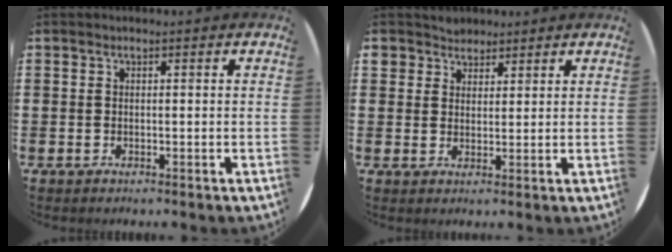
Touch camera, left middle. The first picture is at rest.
{"total": 2.8, "force": [2.4, 1.4, -0.5], "torque": [0.002, 0.004, 0.049]}